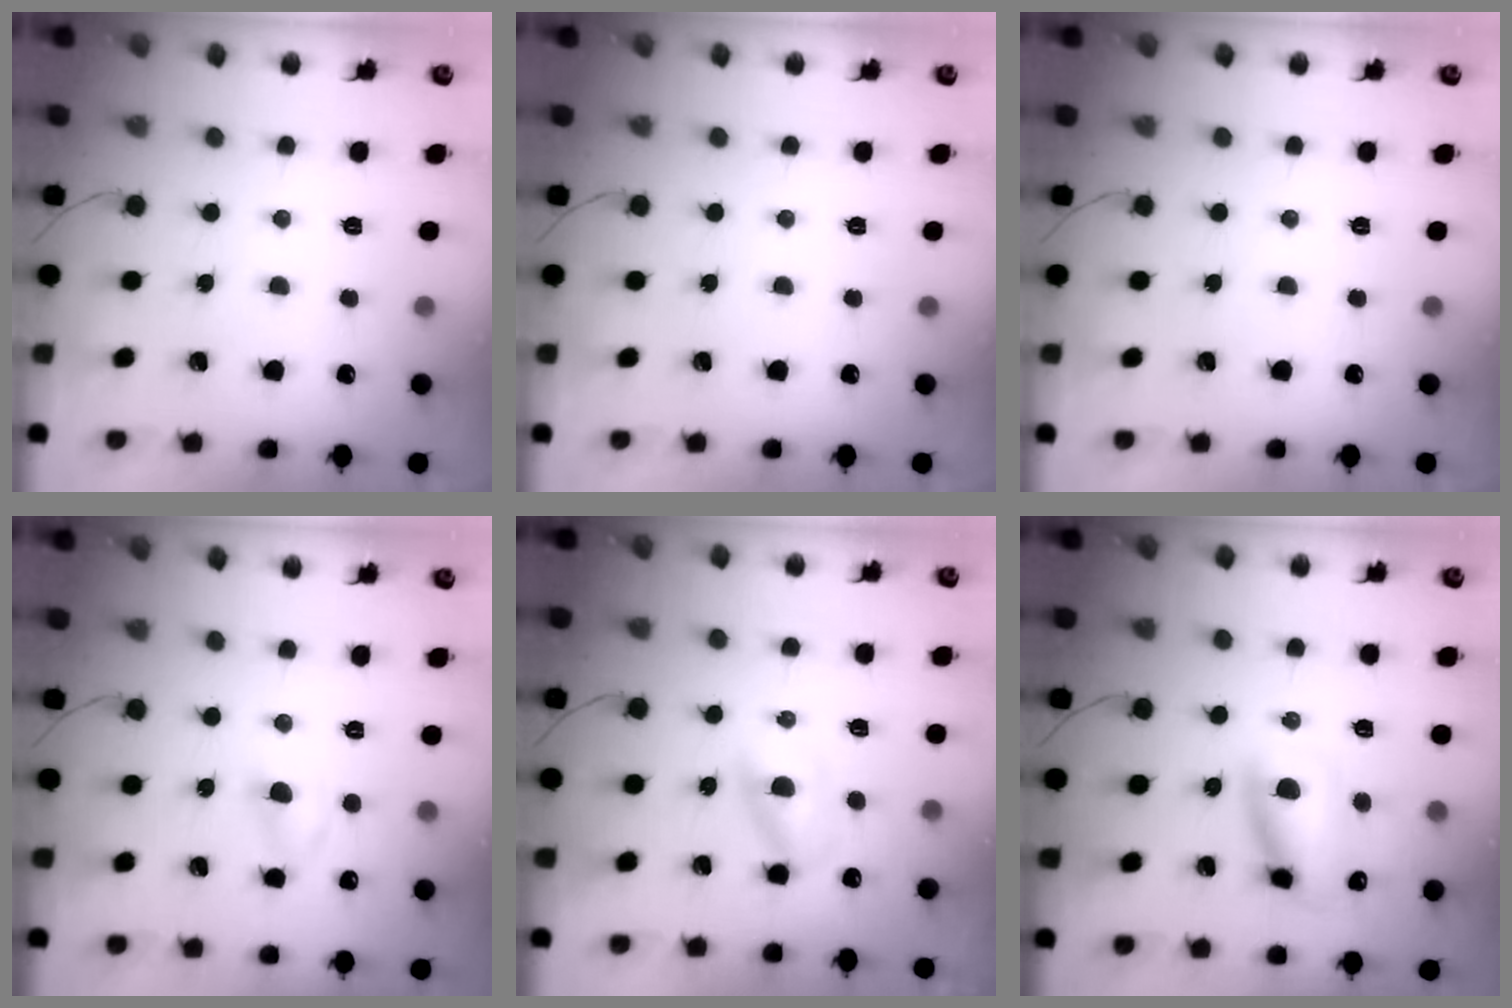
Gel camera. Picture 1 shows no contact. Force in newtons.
{"total": 0.0}
{"total": 0.0}
{"total": 2.5, "press": 2.2, "slide": 1.2}
{"total": 4.0, "press": 3.8, "slide": 1.1}
{"total": 12.2, "press": 12.0, "slide": 2.3}